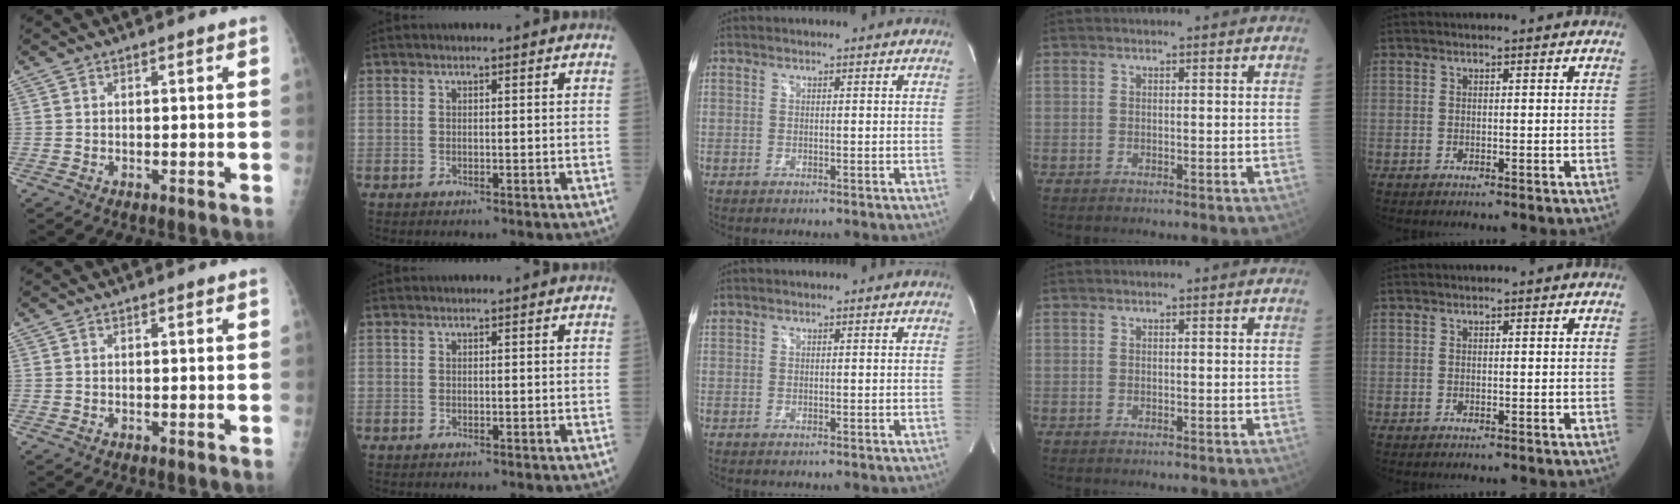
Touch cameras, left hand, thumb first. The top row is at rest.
{"middle": {"total": 0.5, "force": [0.4, 0.2, 0.0], "torque": [-0.010, 0.017, 0.013]}}